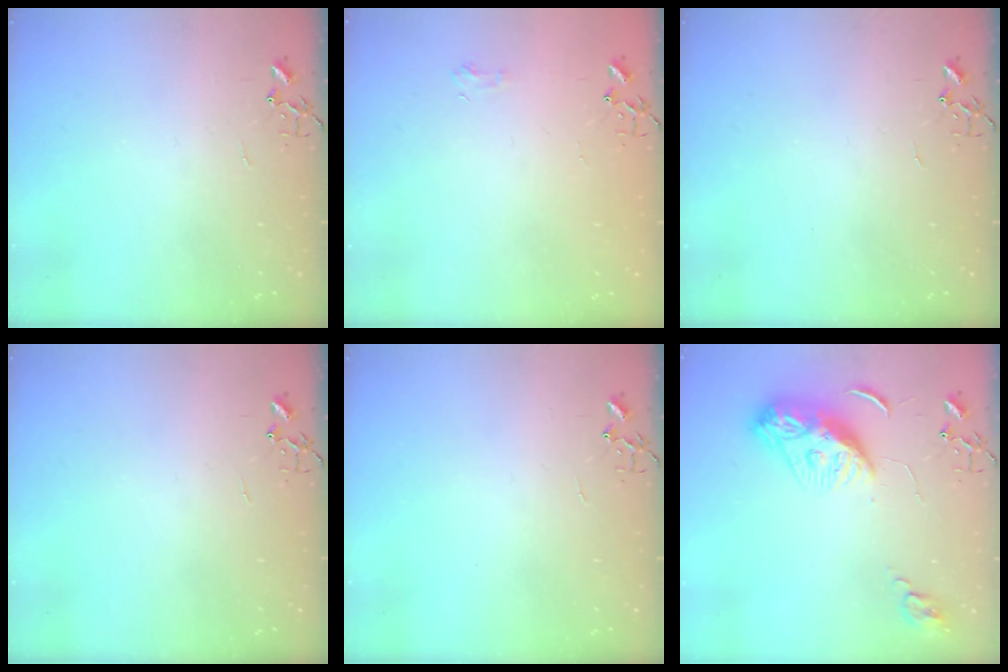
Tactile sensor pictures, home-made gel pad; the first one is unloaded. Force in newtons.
{"total": 4.8, "press": 4.7, "slide": 0.6}
{"total": 0.0}
{"total": 0.0}
{"total": 0.0}
{"total": 11.9, "press": 11.9, "slide": 0.9}